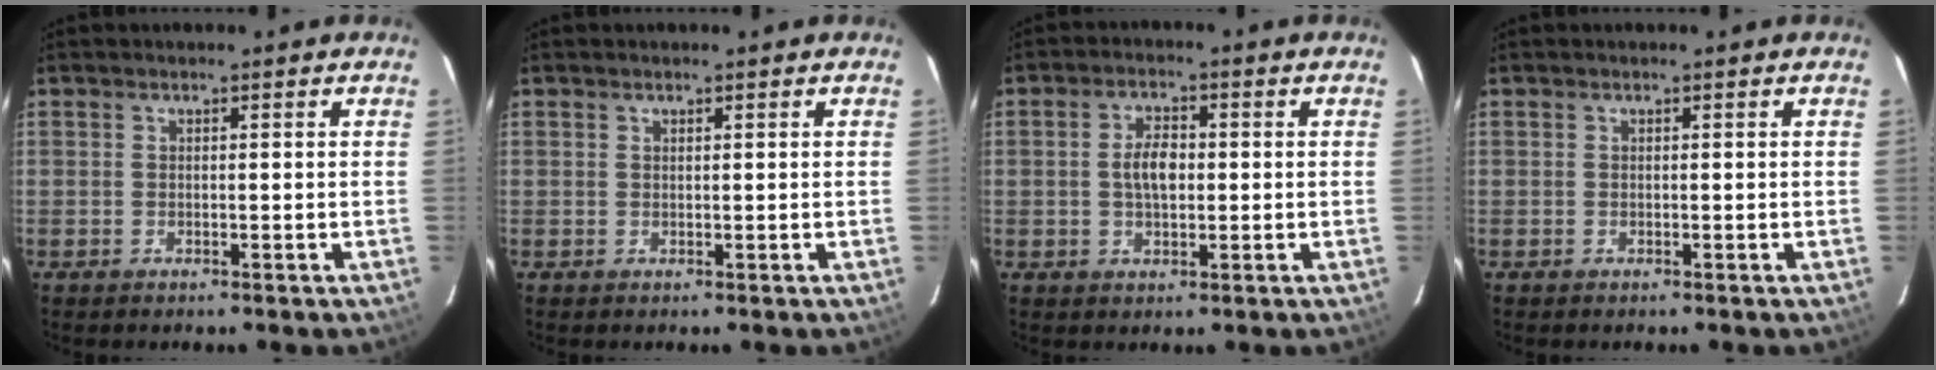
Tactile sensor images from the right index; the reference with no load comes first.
{"total": 0.0}
{"total": 5.1, "force": [0.0, 2.7, 4.3], "torque": [-0.080, 0.008, 0.003]}
{"total": 0.0}